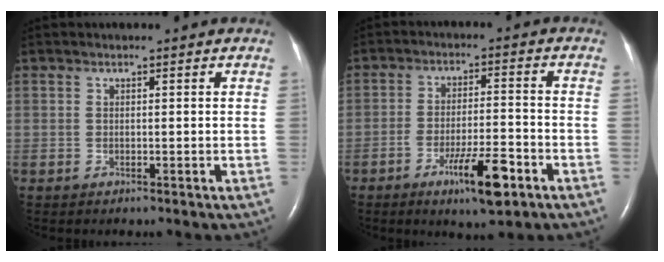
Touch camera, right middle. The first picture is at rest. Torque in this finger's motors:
{"motor_torque": [1.26, -0.88, 0.24, 0.10]}